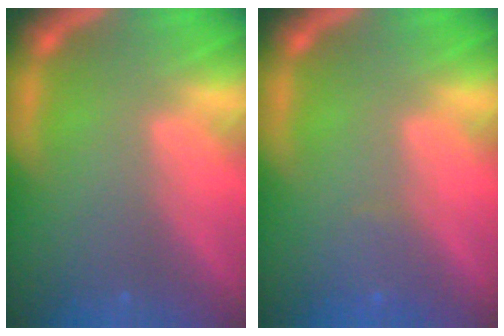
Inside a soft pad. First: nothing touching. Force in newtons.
{"total": 1.4}